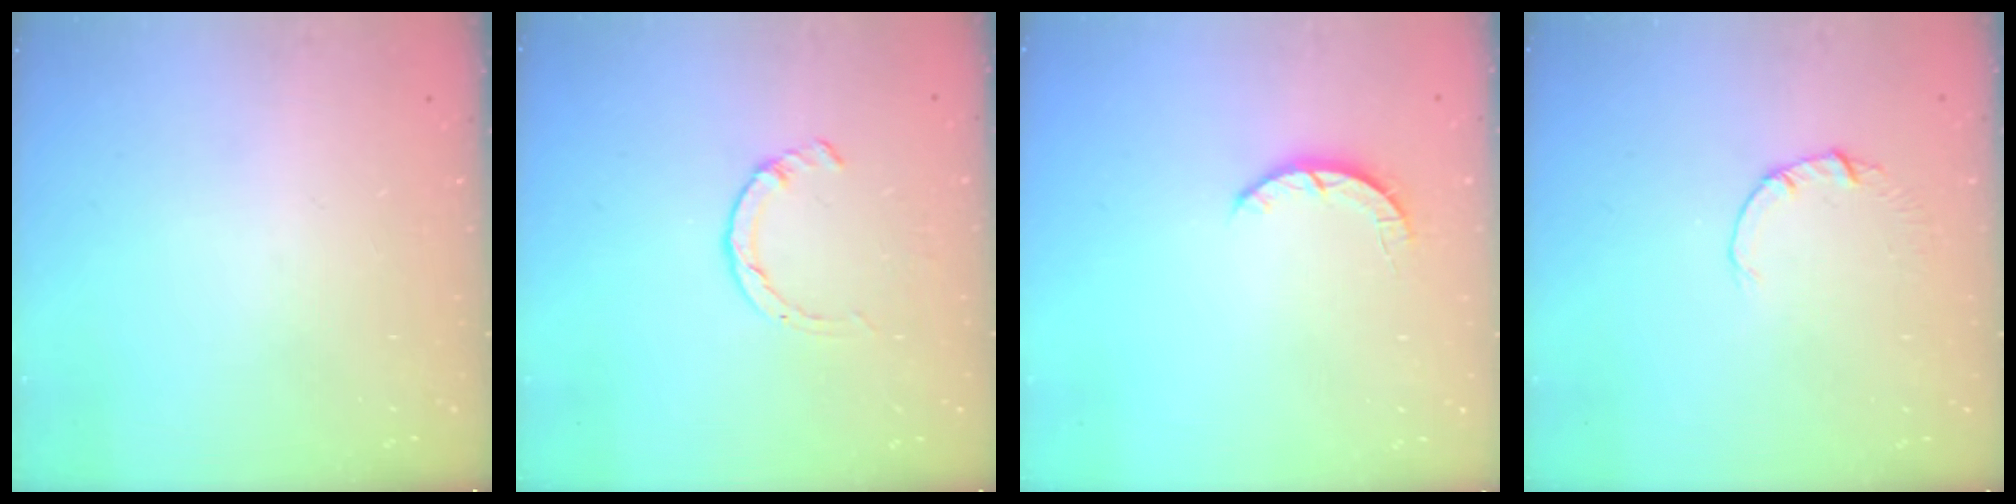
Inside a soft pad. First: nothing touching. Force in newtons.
{"total": 1.4, "press": 1.4, "slide": 0.3}
{"total": 2.5, "press": 2.4, "slide": 0.4}
{"total": 0.5, "press": 0.5, "slide": 0.1}